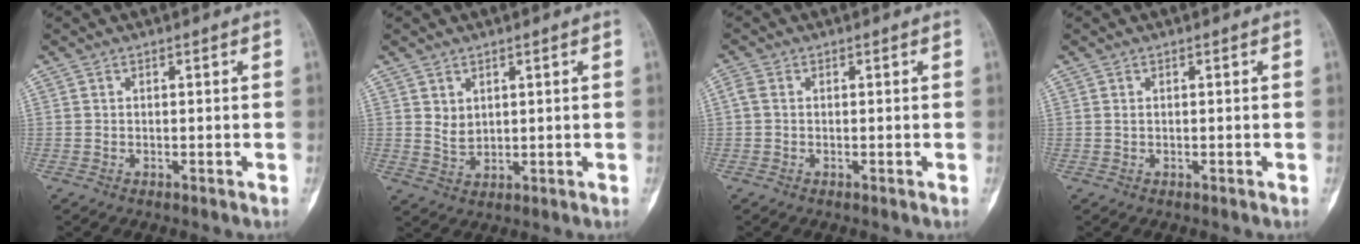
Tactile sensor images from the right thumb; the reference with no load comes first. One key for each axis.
{"total": 3.2, "fx": 1.4, "fy": 2.3, "fz": 1.7, "tx": -0.017, "ty": -0.014, "tz": 0.034}
{"total": 1.5, "fx": 0.1, "fy": 1.1, "fz": 1.1, "tx": -0.025, "ty": 0.001, "tz": -0.005}
{"total": 0.0}